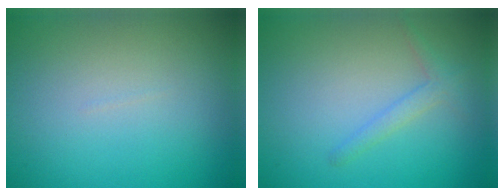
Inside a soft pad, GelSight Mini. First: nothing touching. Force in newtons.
{"total": 1.5, "press": 1.5, "slide": 0.1}